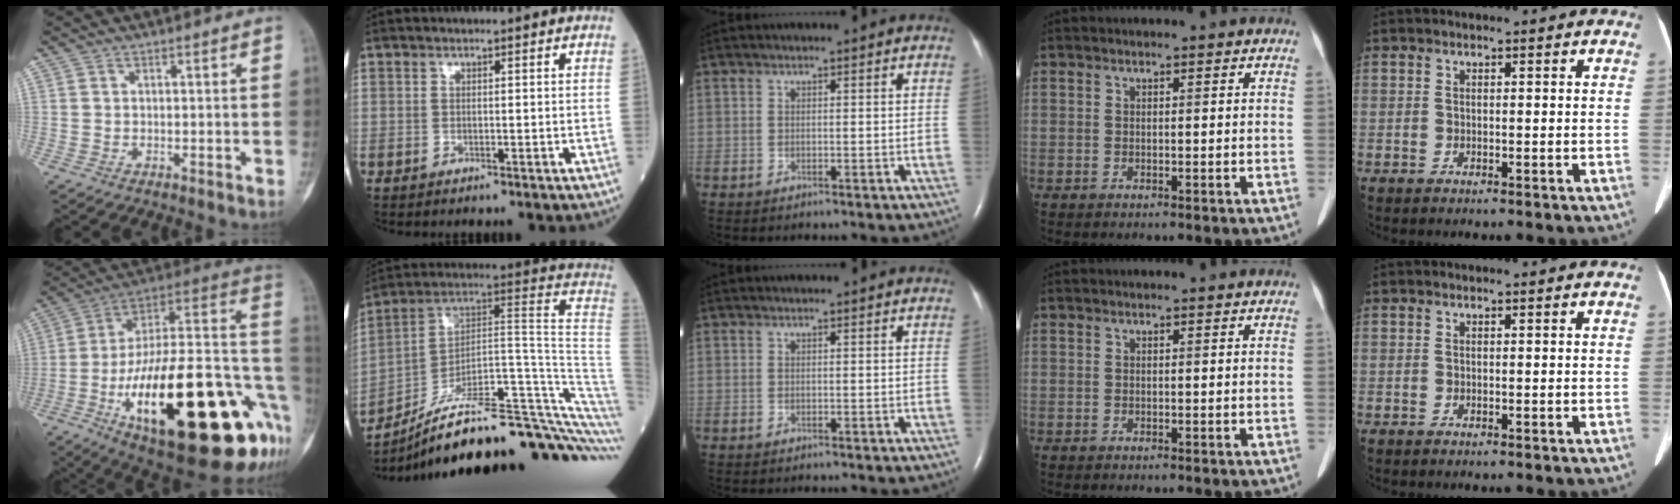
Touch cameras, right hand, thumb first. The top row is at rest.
{"thumb": {"total": 38.2, "force": [-11.9, 13.0, 33.8], "torque": [-0.453, 0.036, -0.182]}, "index": {"total": 30.7, "force": [-23.2, 2.9, 19.9], "torque": [-0.166, 0.032, -0.335]}}